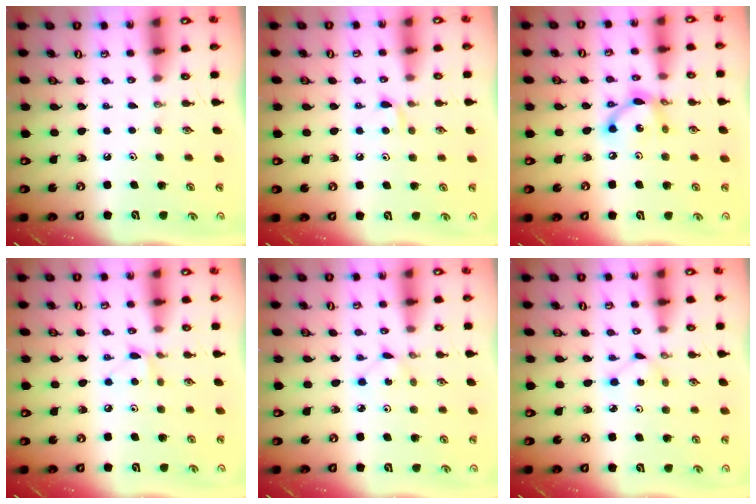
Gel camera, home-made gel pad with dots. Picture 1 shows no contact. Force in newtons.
{"total": 5.2, "press": 5.2, "slide": 0.7}
{"total": 10.6, "press": 10.6, "slide": 0.5}
{"total": 5.2, "press": 5.1, "slide": 0.8}
{"total": 1.3, "press": 1.3, "slide": 0.1}
{"total": 2.8, "press": 2.8, "slide": 0.1}